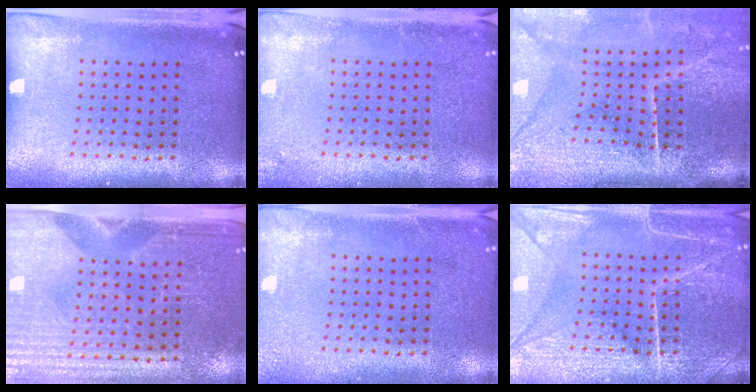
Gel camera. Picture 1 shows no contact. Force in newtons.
{"total": 1.2, "press": 1.2, "slide": 0.0}
{"total": 4.8, "press": 3.9, "slide": 2.7}
{"total": 3.5, "press": 3.3, "slide": 1.2}
{"total": 2.4, "press": 2.4, "slide": 0.3}
{"total": 7.2, "press": 7.1, "slide": 0.8}